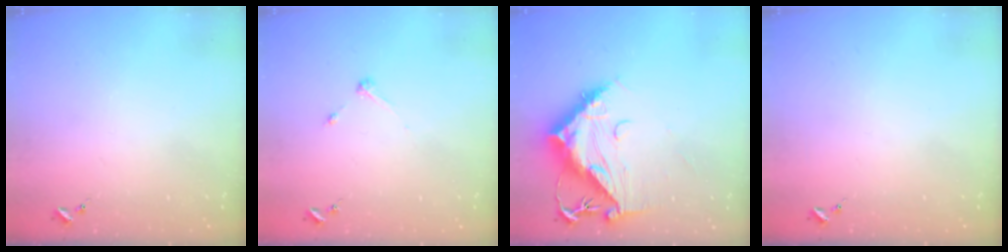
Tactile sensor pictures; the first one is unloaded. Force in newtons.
{"total": 3.2, "press": 3.2, "slide": 0.4}
{"total": 15.4, "press": 15.3, "slide": 1.6}
{"total": 0.0}